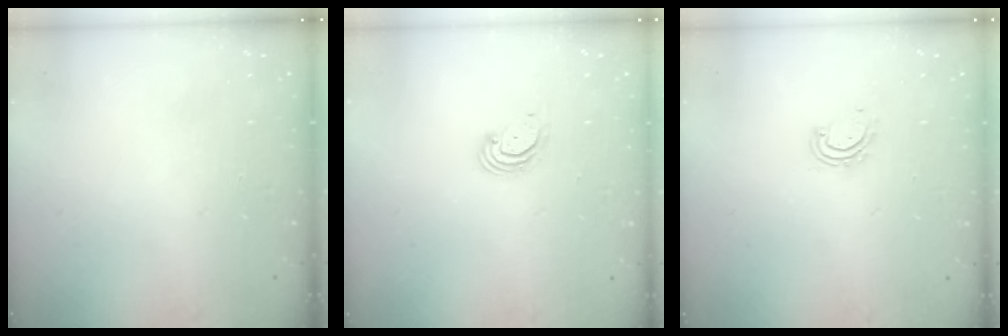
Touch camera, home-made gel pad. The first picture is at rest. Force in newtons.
{"total": 3.0, "press": 3.0, "slide": 0.3}
{"total": 3.2, "press": 3.1, "slide": 0.2}